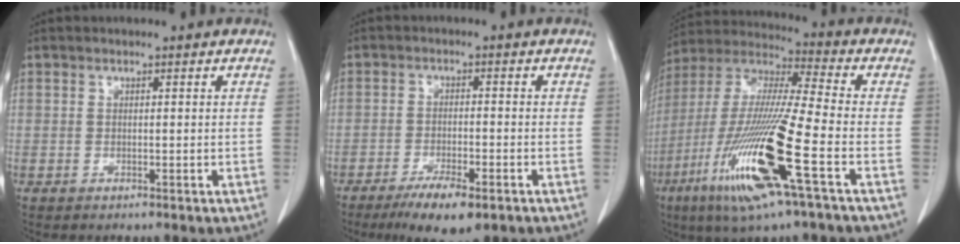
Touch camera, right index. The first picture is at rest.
{"total": 7.3, "force": [-4.8, 1.5, 5.4], "torque": [-0.090, -0.013, -0.075]}
{"total": 20.0, "force": [-7.8, 0.6, 18.4], "torque": [-0.404, -0.035, -0.153]}